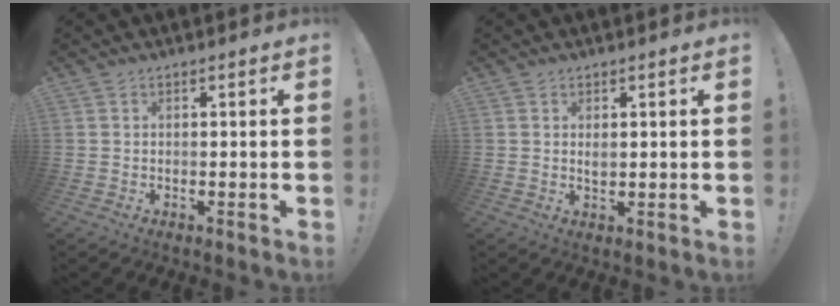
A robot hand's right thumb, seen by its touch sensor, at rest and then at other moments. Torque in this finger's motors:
{"motor_torque": [-0.23, 0.23, -0.09, 0.08, 0.11]}